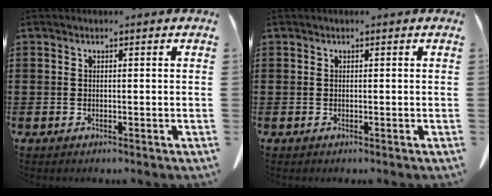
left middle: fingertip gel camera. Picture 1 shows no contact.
{"total": 0.0}